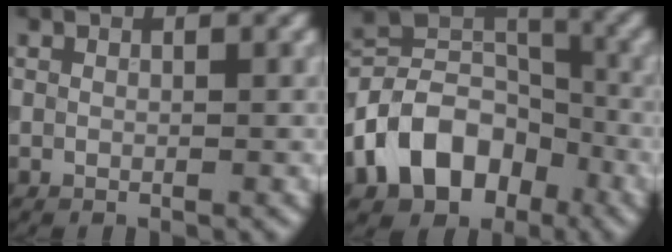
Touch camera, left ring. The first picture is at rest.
{"total": 9.9, "force": [-4.3, 7.1, 5.4], "torque": [-0.092, 0.008, -0.094]}